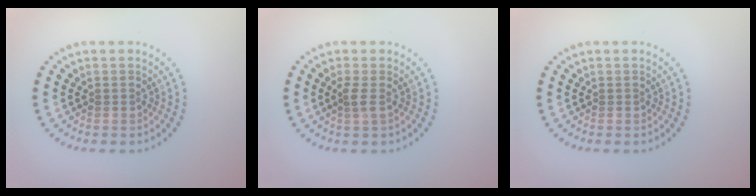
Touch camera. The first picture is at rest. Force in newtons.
{"total": 1.1, "press": 1.0, "slide": 0.5}
{"total": 0.0}